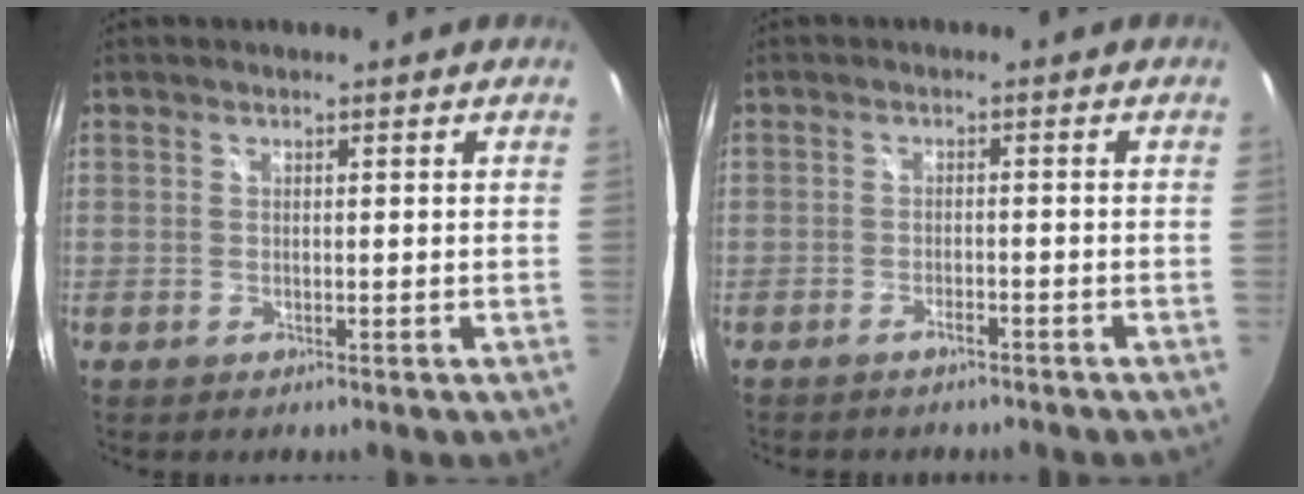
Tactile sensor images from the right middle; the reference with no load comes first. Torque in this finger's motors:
{"motor_torque": [1.02, -1.12, 0.31, 0.03]}